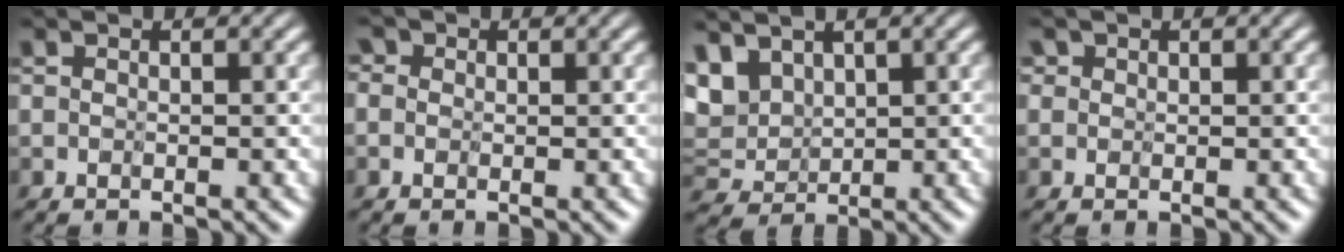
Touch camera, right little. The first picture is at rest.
{"total": 1.8, "force": [0.5, 1.5, 0.7], "torque": [-0.034, 0.008, -0.008]}
{"total": 2.8, "force": [1.9, 1.5, 1.5], "torque": [-0.057, -0.005, 0.037]}
{"total": 2.2, "force": [1.3, 1.6, 0.7], "torque": [-0.029, 0.014, 0.000]}